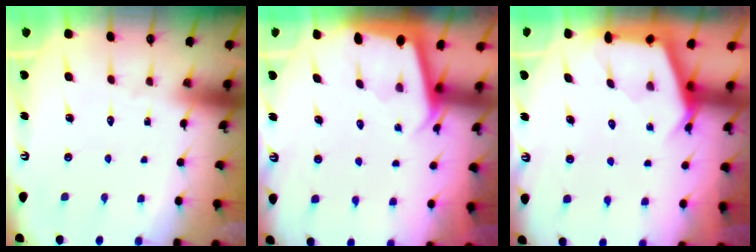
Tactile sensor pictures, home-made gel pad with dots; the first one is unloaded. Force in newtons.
{"total": 1.9, "press": 1.9, "slide": 0.1}
{"total": 2.9, "press": 2.9, "slide": 0.3}